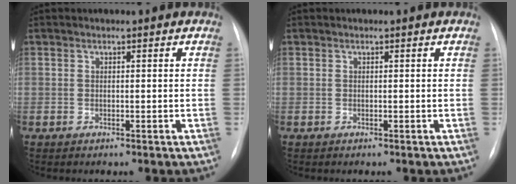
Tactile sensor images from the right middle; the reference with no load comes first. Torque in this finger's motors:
{"motor_torque": [-0.01, -0.01, 0.00, 0.00]}